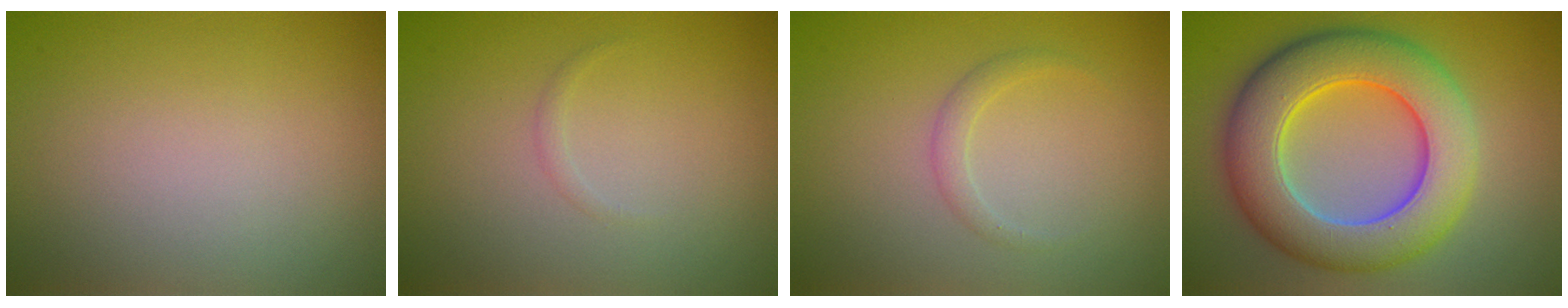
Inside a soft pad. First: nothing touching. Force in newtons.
{"total": 0.5, "press": 0.5, "slide": 0.0}
{"total": 1.2, "press": 1.2, "slide": 0.0}
{"total": 10.4, "press": 10.4, "slide": 0.1}